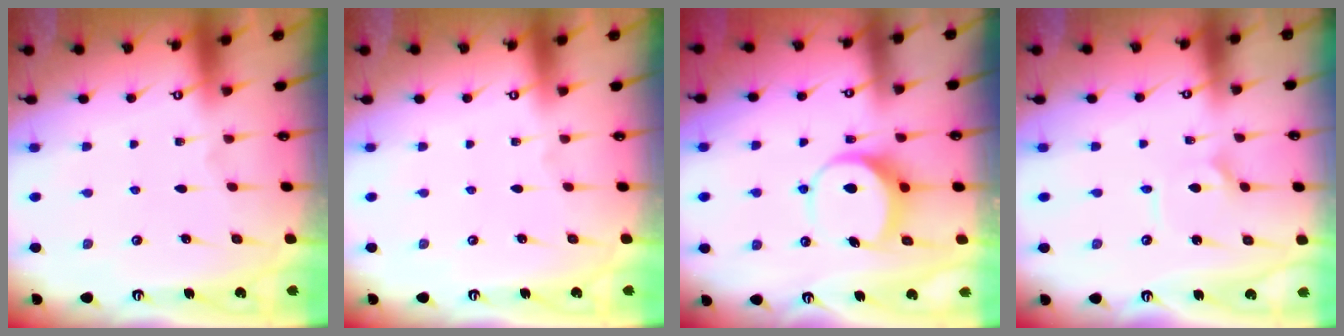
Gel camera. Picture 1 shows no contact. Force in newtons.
{"total": 0.0}
{"total": 7.9, "press": 7.8, "slide": 0.8}
{"total": 2.7, "press": 2.7, "slide": 0.4}